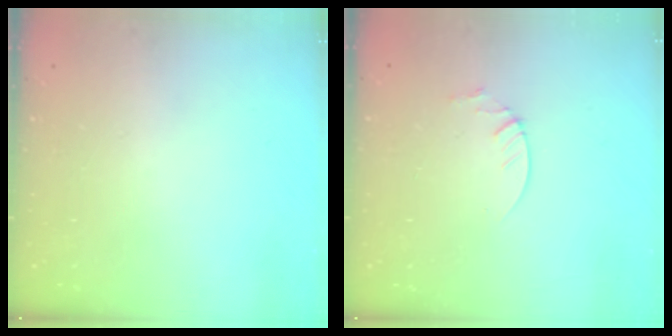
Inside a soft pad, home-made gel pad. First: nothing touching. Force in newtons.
{"total": 2.1, "press": 2.1, "slide": 0.2}